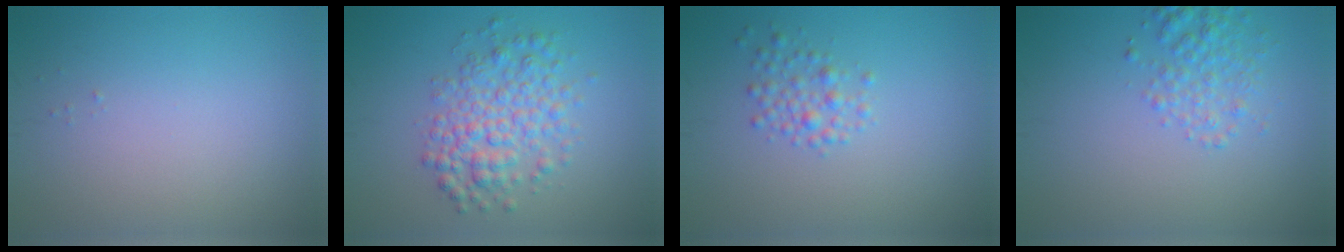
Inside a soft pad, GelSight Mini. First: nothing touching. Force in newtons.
{"total": 4.8, "press": 4.8, "slide": 0.1}
{"total": 1.9, "press": 1.9, "slide": 0.1}
{"total": 2.6, "press": 2.6, "slide": 0.1}